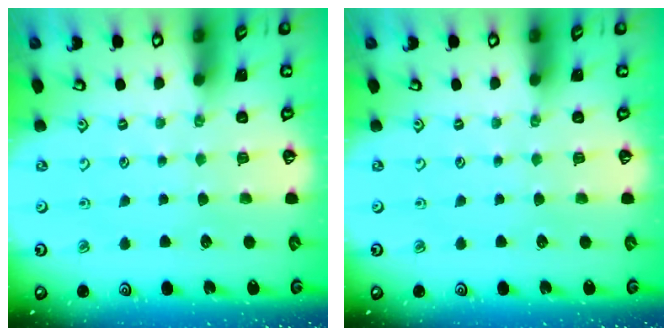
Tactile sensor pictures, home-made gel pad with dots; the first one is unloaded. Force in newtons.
{"total": 0.0}